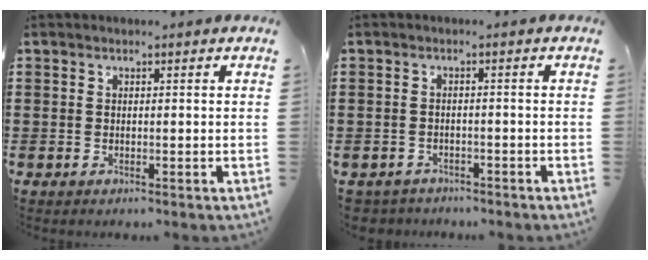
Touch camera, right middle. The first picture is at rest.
{"total": 1.6, "force": [-1.5, 0.4, -0.1], "torque": [-0.007, -0.001, -0.035]}